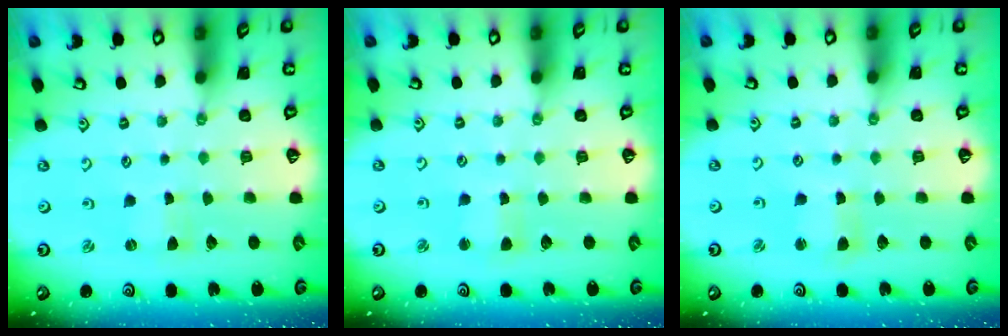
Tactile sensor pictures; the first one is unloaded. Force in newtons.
{"total": 2.5, "press": 2.5, "slide": 0.3}
{"total": 3.3, "press": 3.2, "slide": 0.4}